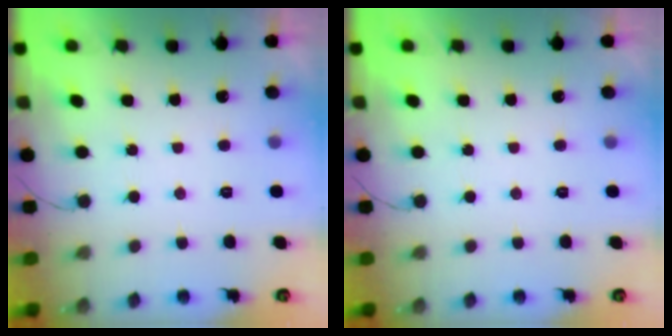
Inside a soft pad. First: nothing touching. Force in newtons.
{"total": 0.0}